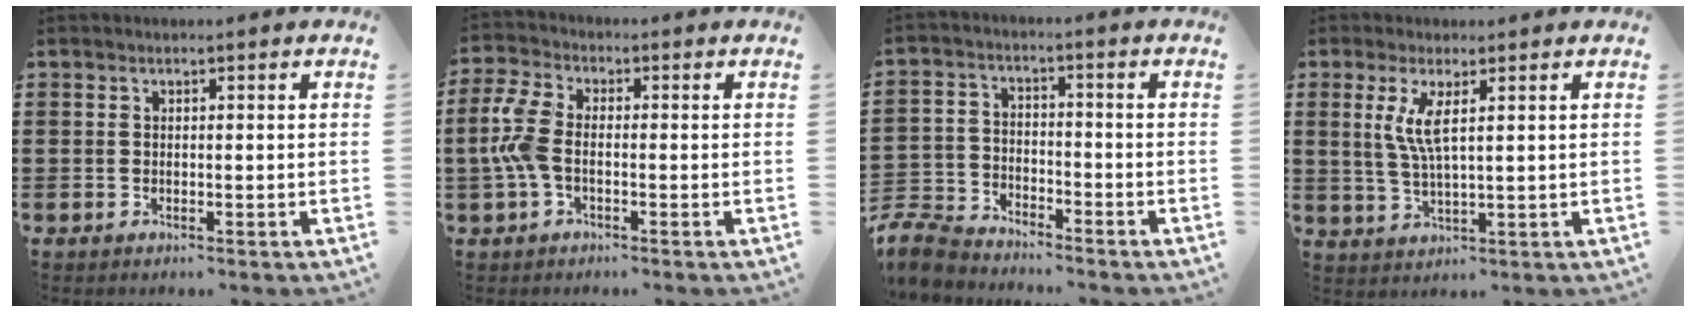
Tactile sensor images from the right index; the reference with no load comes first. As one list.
[{"total": 6.3, "force": [-0.7, 3.5, 5.2], "torque": [-0.139, -0.001, -0.023]}, {"total": 6.0, "force": [-5.8, 1.3, 0.8], "torque": [-0.046, 0.000, -0.123]}, {"total": 4.8, "force": [1.6, 0.9, 4.4], "torque": [-0.100, -0.004, 0.023]}]